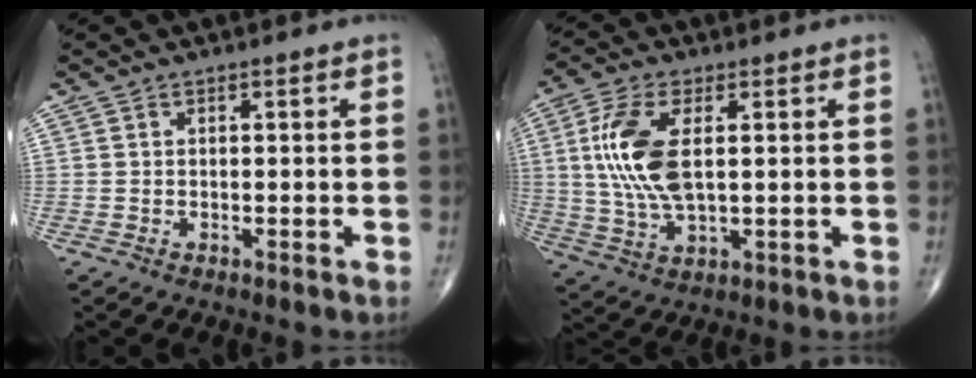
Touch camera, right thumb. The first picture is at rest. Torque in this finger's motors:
{"motor_torque": [0.61, 2.66, 1.67, 0.27, 0.14]}